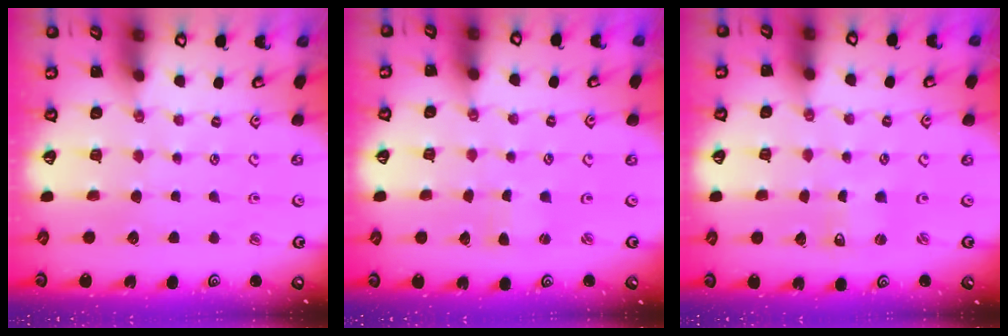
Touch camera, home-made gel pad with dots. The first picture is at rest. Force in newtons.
{"total": 1.2, "press": 1.2, "slide": 0.3}
{"total": 1.2, "press": 1.2, "slide": 0.1}